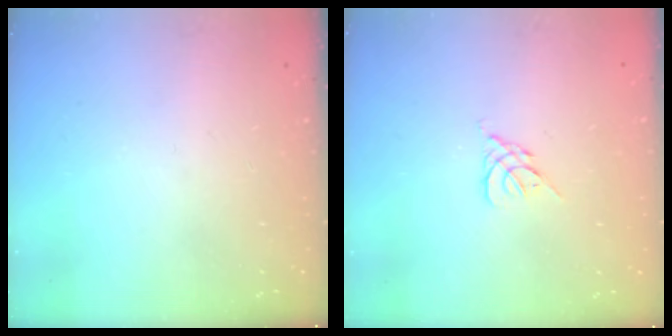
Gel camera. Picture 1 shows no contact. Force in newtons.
{"total": 2.6, "press": 2.5, "slide": 0.7}